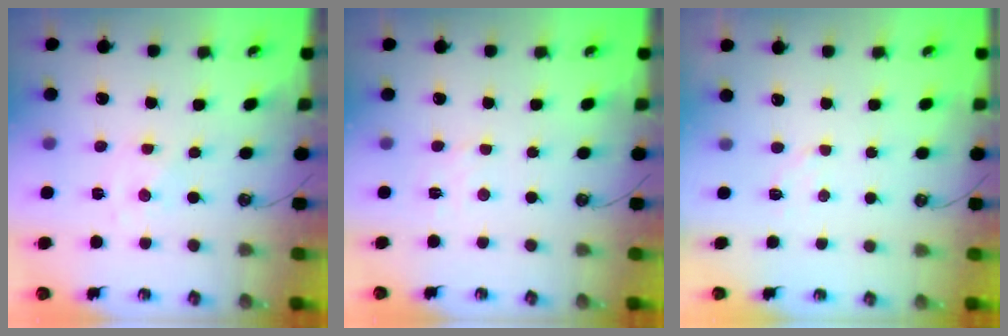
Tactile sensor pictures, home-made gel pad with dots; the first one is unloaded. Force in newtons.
{"total": 2.5, "press": 2.5, "slide": 0.4}
{"total": 4.4, "press": 4.4, "slide": 0.6}